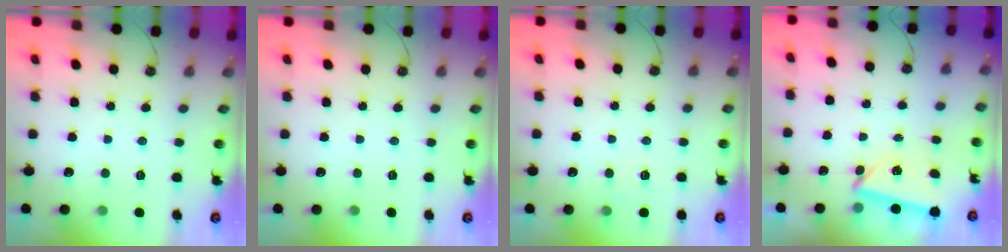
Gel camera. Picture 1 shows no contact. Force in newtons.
{"total": 0.0}
{"total": 4.5, "press": 4.1, "slide": 1.8}
{"total": 4.4, "press": 4.3, "slide": 0.5}